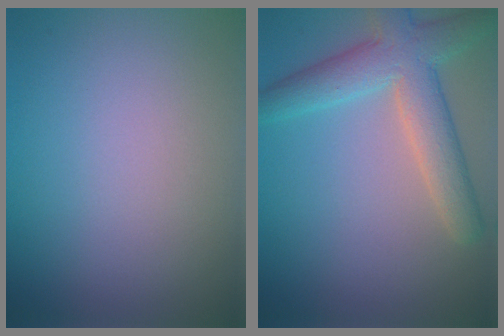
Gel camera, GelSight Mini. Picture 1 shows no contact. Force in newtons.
{"total": 5.8, "press": 5.8, "slide": 0.4}